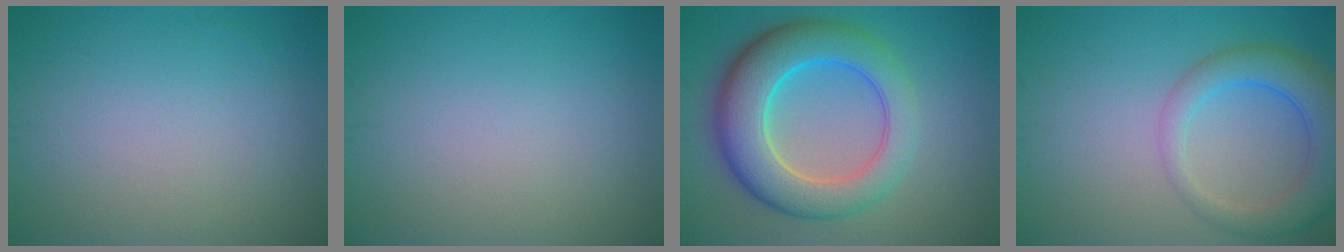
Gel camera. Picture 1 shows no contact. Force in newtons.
{"total": 0.0}
{"total": 9.0, "press": 9.0, "slide": 0.4}
{"total": 5.5, "press": 5.5, "slide": 0.3}